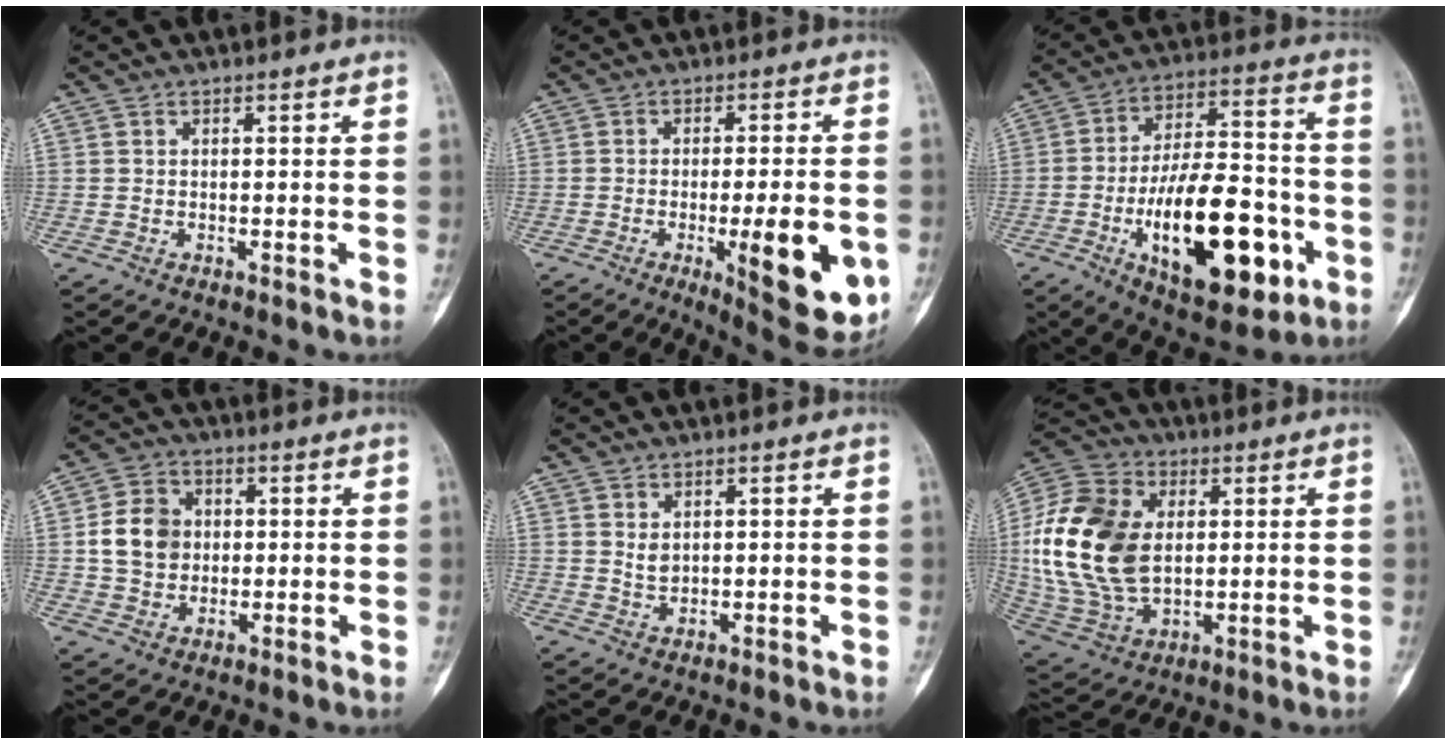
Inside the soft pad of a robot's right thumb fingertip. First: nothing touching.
{"total": 15.3, "force": [-4.2, 4.2, 14.1], "torque": [-0.179, -0.010, -0.048]}
{"total": 24.1, "force": [-7.8, 10.8, 20.1], "torque": [-0.300, 0.030, -0.110]}
{"total": 8.7, "force": [0.6, 7.4, 4.6], "torque": [-0.060, 0.006, 0.008]}
{"total": 2.1, "force": [0.7, 1.5, 1.4], "torque": [-0.019, -0.007, 0.018]}
{"total": 21.6, "force": [2.1, 14.5, 15.9], "torque": [-0.323, -0.006, 0.048]}